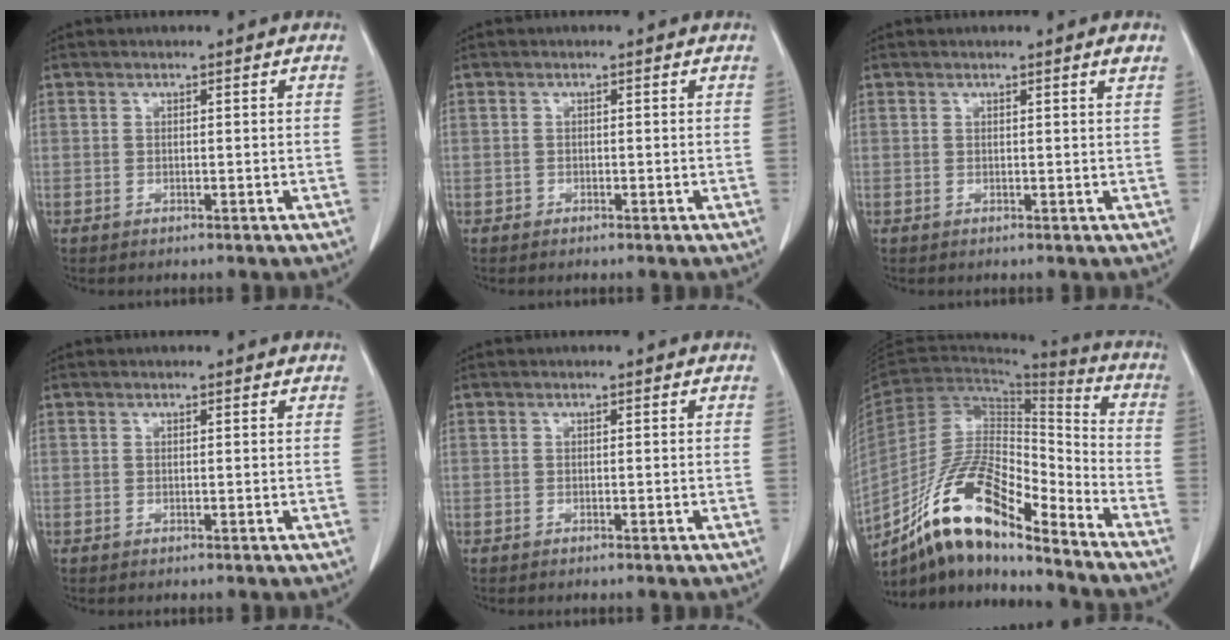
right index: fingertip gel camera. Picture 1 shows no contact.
{"total": 0.6, "force": [-0.3, 0.5, -0.1], "torque": [-0.001, 0.005, -0.008]}
{"total": 1.0, "force": [0.6, -0.2, 0.7], "torque": [-0.013, -0.005, 0.010]}
{"total": 0.6, "force": [0.6, 0.1, 0.1], "torque": [-0.006, -0.002, 0.001]}
{"total": 0.0}
{"total": 16.6, "force": [-12.1, 4.2, 10.6], "torque": [-0.193, 0.022, -0.215]}